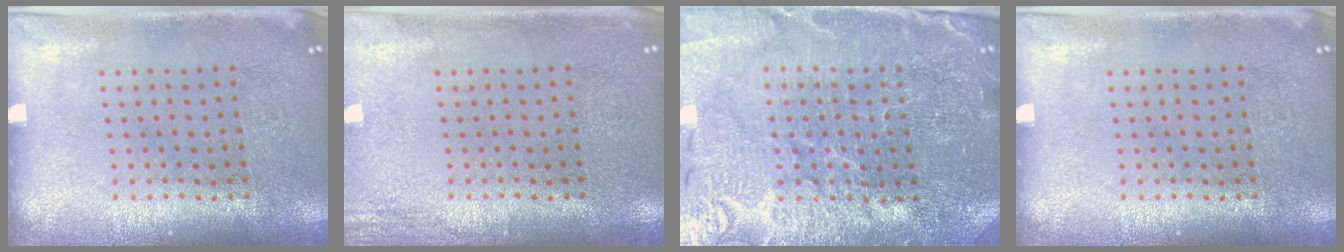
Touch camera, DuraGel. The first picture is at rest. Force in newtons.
{"total": 1.4, "press": 1.4, "slide": 0.2}
{"total": 4.2, "press": 4.0, "slide": 1.2}
{"total": 0.0}